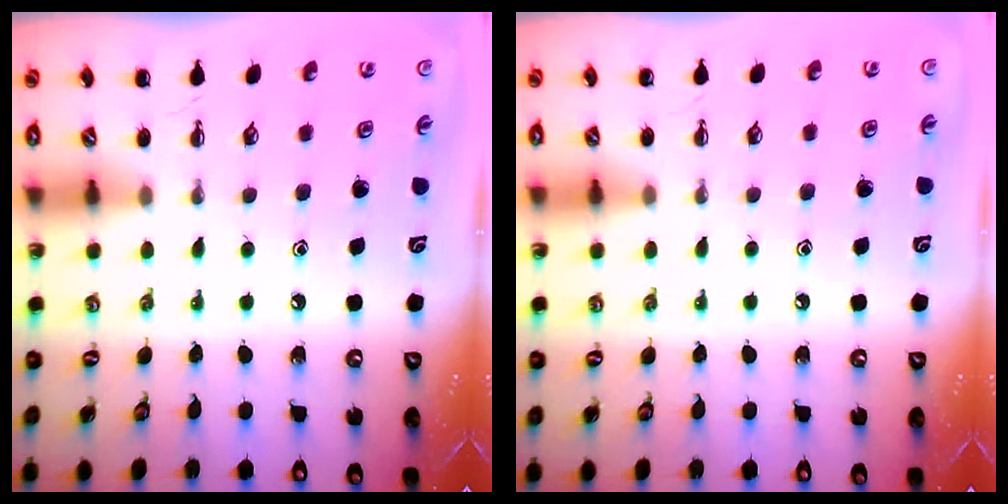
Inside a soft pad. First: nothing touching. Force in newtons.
{"total": 3.0, "press": 2.8, "slide": 1.1}